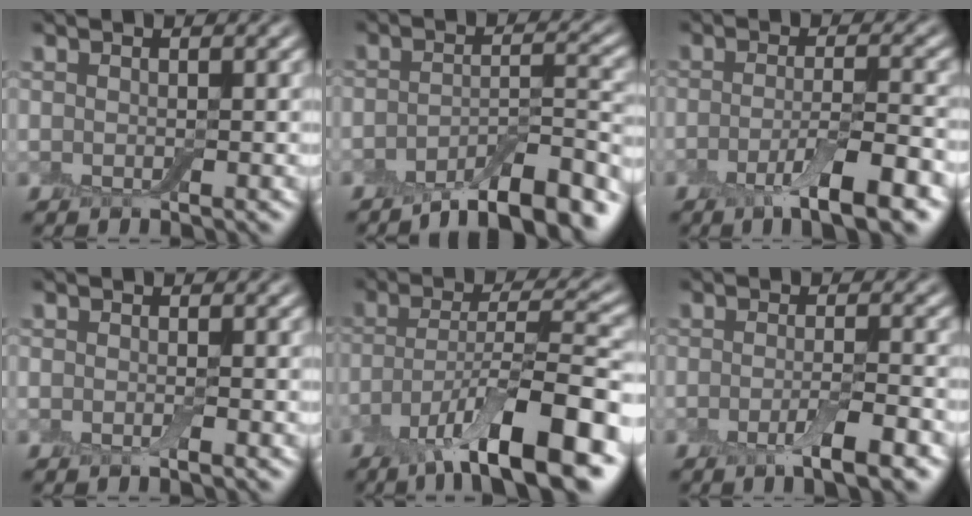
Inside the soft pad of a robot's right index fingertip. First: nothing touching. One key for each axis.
{"total": 8.6, "fx": -6.7, "fy": 2.3, "fz": 5.0, "tx": -0.063, "ty": 0.002, "tz": -0.107}
{"total": 5.7, "fx": -3.0, "fy": 1.0, "fz": 4.7, "tx": -0.082, "ty": -0.004, "tz": -0.052}
{"total": 0.8, "fx": -0.4, "fy": 0.3, "fz": 0.5, "tx": -0.008, "ty": -0.003, "tz": -0.007}
{"total": 11.4, "fx": -6.1, "fy": 2.9, "fz": 9.3, "tx": -0.150, "ty": -0.002, "tz": -0.109}
{"total": 3.6, "fx": -2.0, "fy": 0.6, "fz": 2.9, "tx": -0.054, "ty": -0.004, "tz": -0.035}